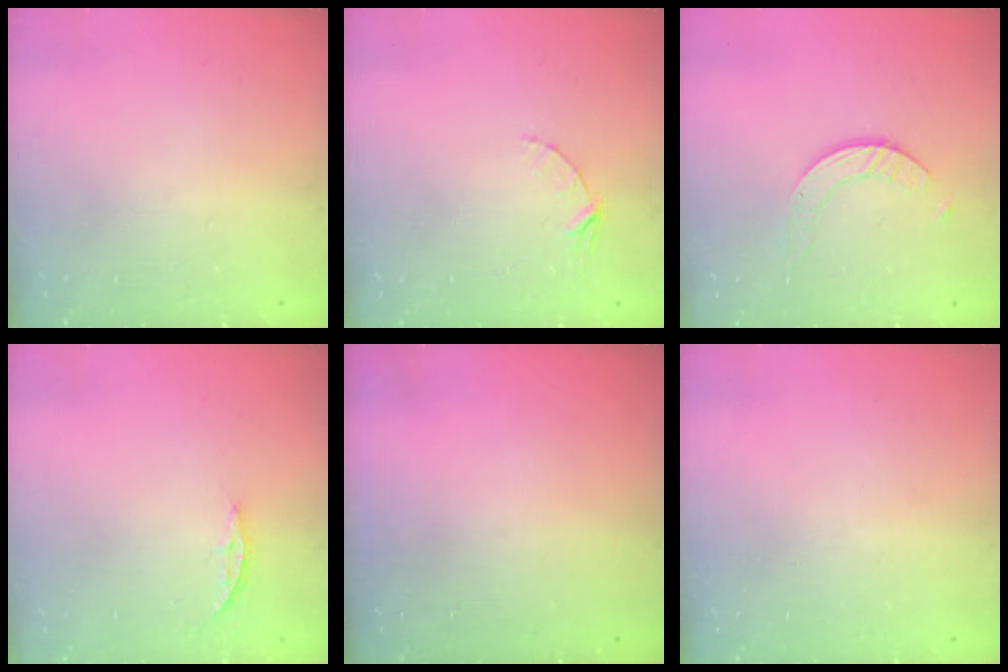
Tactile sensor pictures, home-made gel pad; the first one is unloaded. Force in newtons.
{"total": 3.9, "press": 3.9, "slide": 0.4}
{"total": 2.9, "press": 2.9, "slide": 0.3}
{"total": 3.6, "press": 3.6, "slide": 0.3}
{"total": 0.0}
{"total": 0.0}